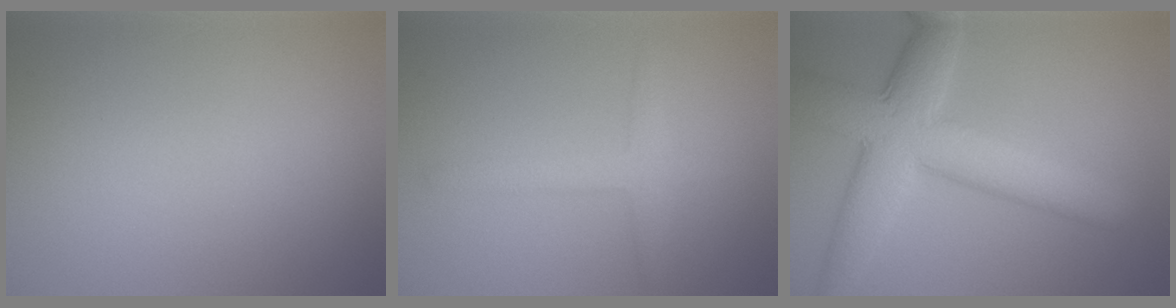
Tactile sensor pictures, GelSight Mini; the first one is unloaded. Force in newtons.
{"total": 2.3, "press": 2.3, "slide": 0.1}
{"total": 7.8, "press": 7.8, "slide": 0.2}